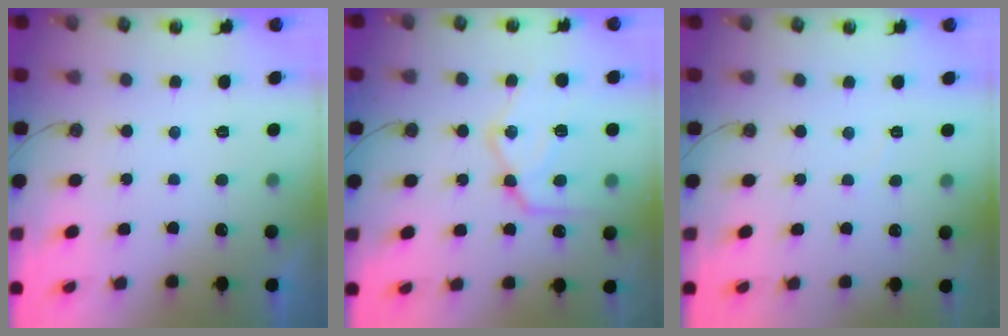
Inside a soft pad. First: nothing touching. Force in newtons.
{"total": 18.1, "press": 18.0, "slide": 1.8}
{"total": 2.8, "press": 2.8, "slide": 0.4}